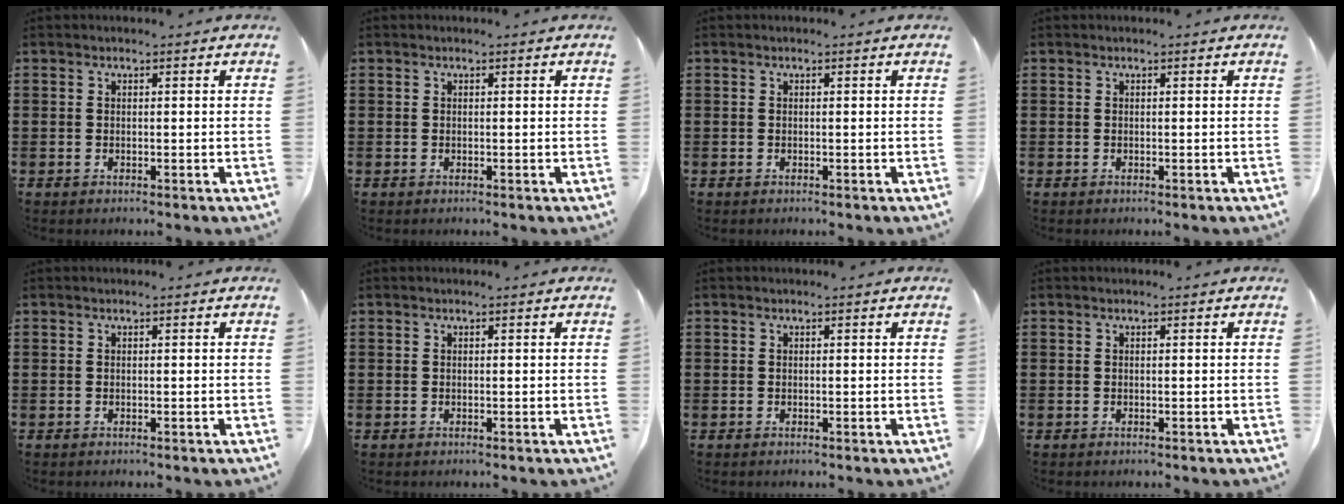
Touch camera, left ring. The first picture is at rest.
{"total": 0.0}
{"total": 0.0}
{"total": 0.0}
{"total": 0.0}
{"total": 0.0}
{"total": 0.0}
{"total": 0.0}